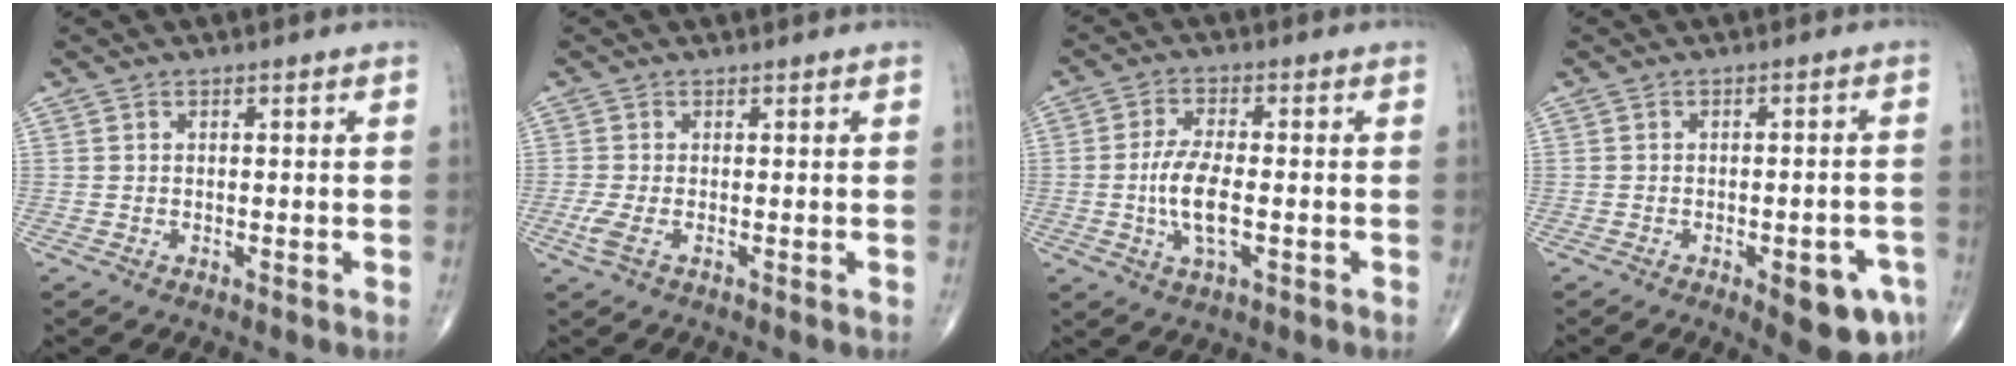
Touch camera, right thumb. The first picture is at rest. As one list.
[{"total": 2.1, "force": [-0.3, 0.6, 2.0], "torque": [-0.060, 0.004, -0.006]}, {"total": 7.6, "force": [-1.3, 3.0, 6.9], "torque": [-0.143, 0.002, -0.025]}, {"total": 9.1, "force": [-4.1, 3.2, 7.5], "torque": [-0.075, 0.014, -0.043]}]